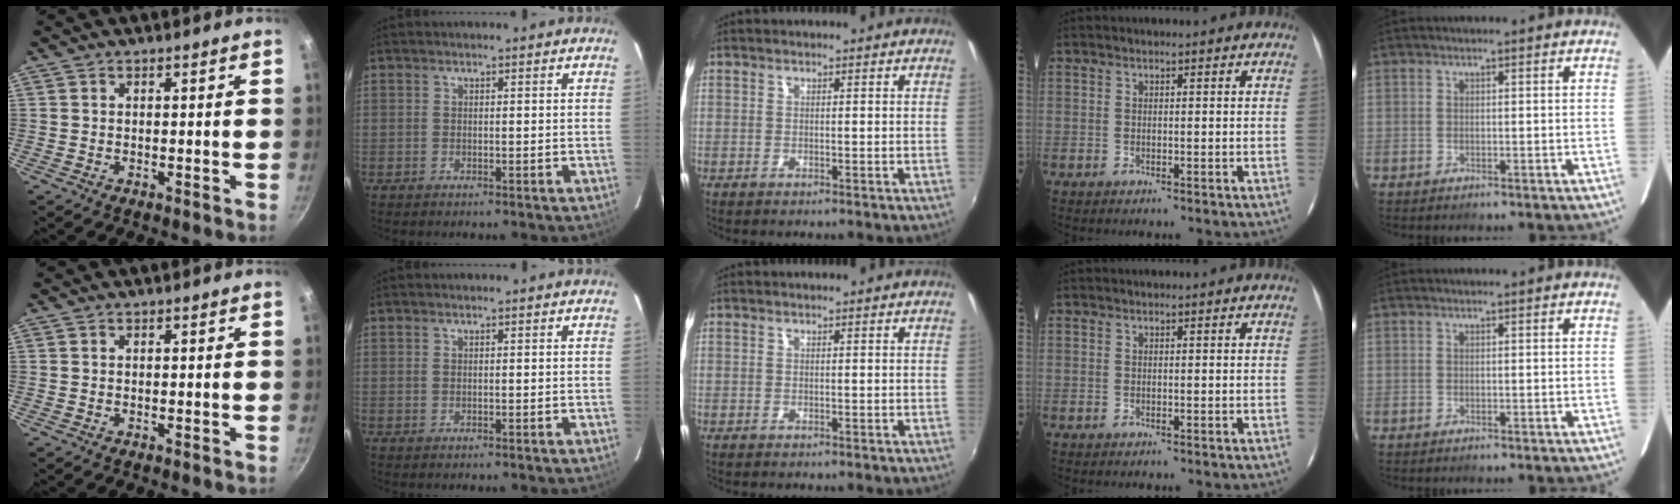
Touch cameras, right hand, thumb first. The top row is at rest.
{}